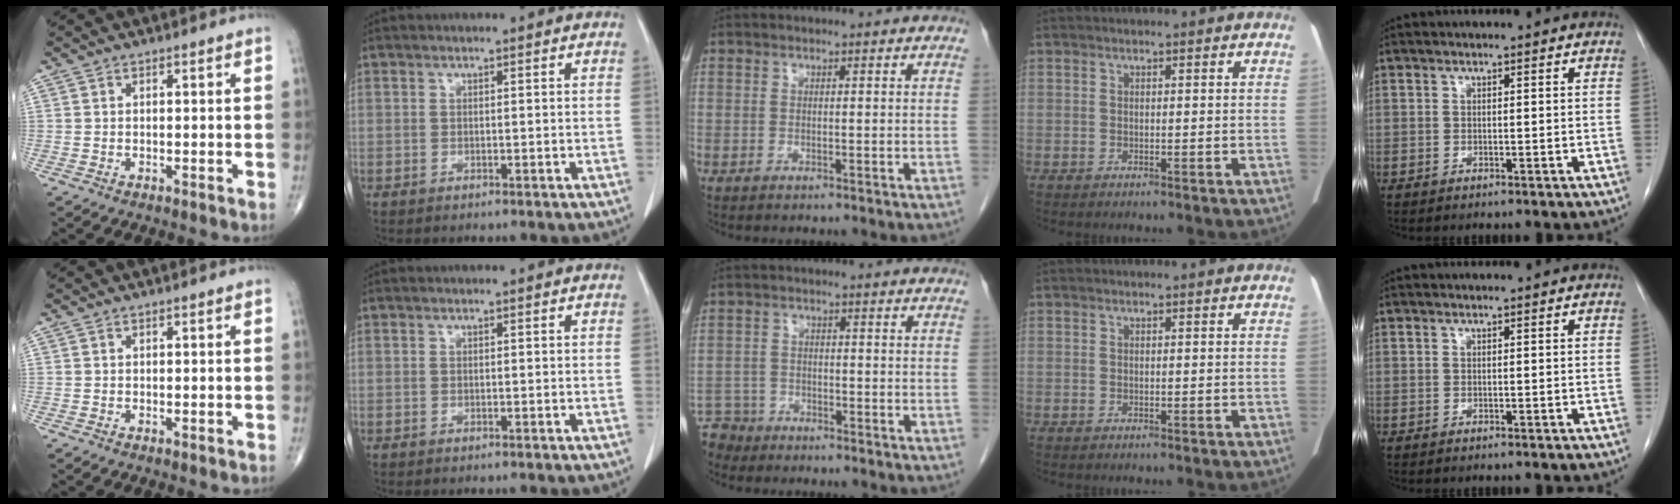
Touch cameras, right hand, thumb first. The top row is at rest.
{"middle": {"total": 4.1, "force": [-3.7, 1.5, -1.0], "torque": [0.019, -0.003, -0.074]}}